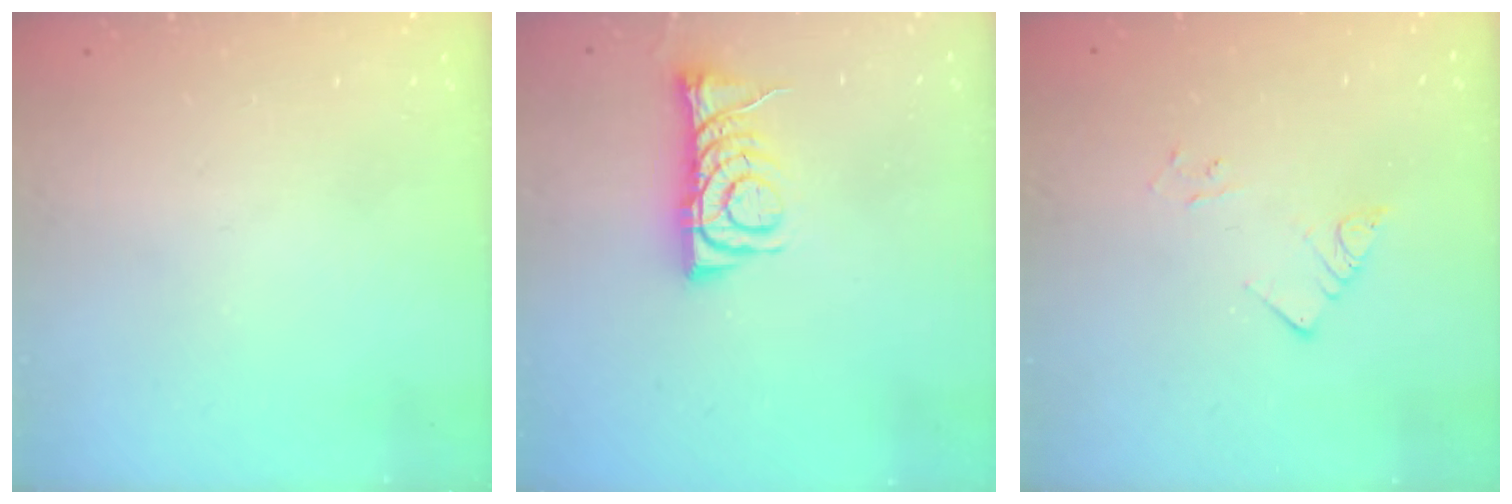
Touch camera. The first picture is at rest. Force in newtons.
{"total": 8.8, "press": 8.8, "slide": 0.7}
{"total": 3.9, "press": 3.9, "slide": 0.2}